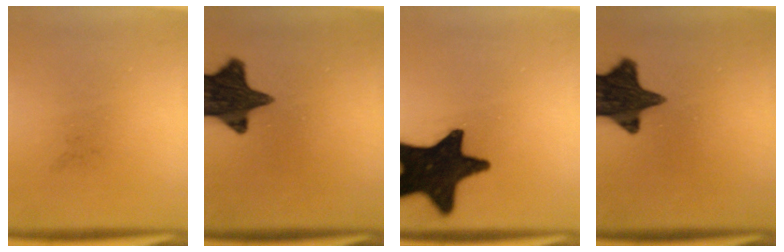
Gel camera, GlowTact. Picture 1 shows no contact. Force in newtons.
{"total": 13.8}
{"total": 19.6}
{"total": 13.8}